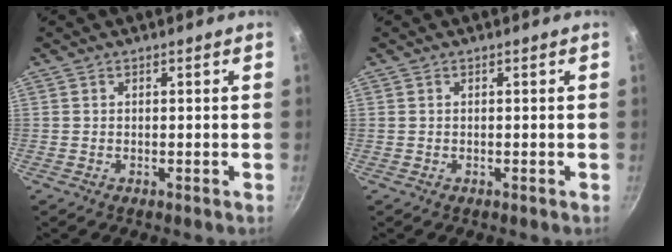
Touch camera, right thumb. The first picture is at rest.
{"total": 0.0}